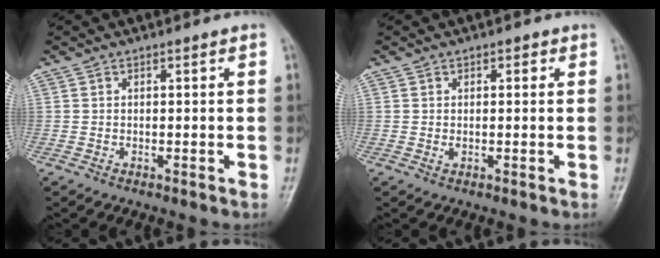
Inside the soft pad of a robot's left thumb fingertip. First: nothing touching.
{"total": 1.6, "force": [0.5, 1.1, 1.1], "torque": [-0.007, 0.000, 0.005]}